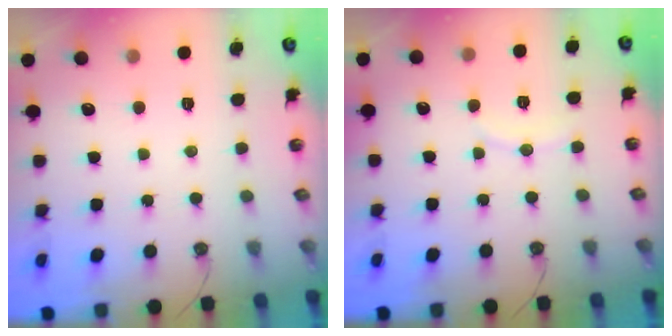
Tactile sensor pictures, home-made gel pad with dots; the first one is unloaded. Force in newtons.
{"total": 3.9, "press": 3.9, "slide": 0.5}